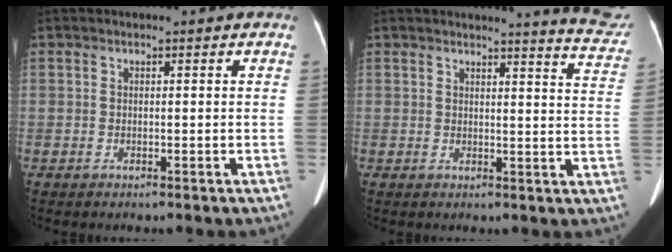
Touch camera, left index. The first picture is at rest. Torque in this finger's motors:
{"motor_torque": [-1.22, -0.74, -0.58, -0.04]}